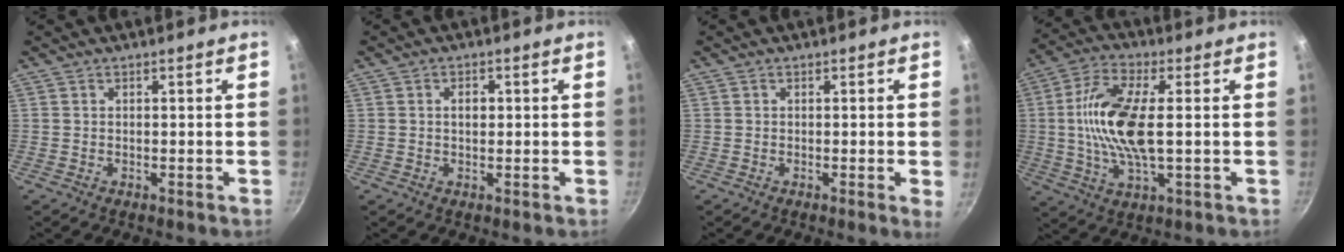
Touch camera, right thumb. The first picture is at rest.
{"total": 2.3, "force": [0.3, 1.6, 1.6], "torque": [-0.018, 0.003, 0.004]}
{"total": 2.1, "force": [-0.2, 0.0, 2.1], "torque": [-0.030, -0.006, -0.005]}
{"total": 14.3, "force": [0.8, 5.5, 13.1], "torque": [-0.263, 0.011, 0.008]}